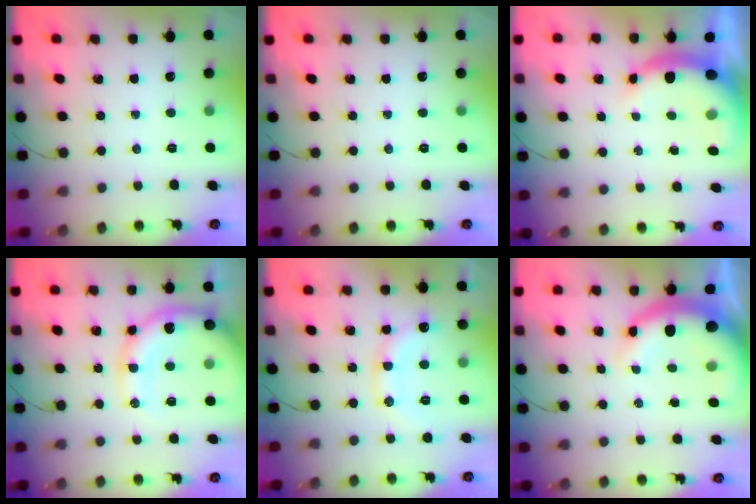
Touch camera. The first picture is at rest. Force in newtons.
{"total": 0.0}
{"total": 8.4, "press": 8.3, "slide": 1.4}
{"total": 15.8, "press": 15.4, "slide": 3.5}
{"total": 14.3, "press": 14.2, "slide": 1.1}
{"total": 8.8, "press": 8.6, "slide": 2.1}